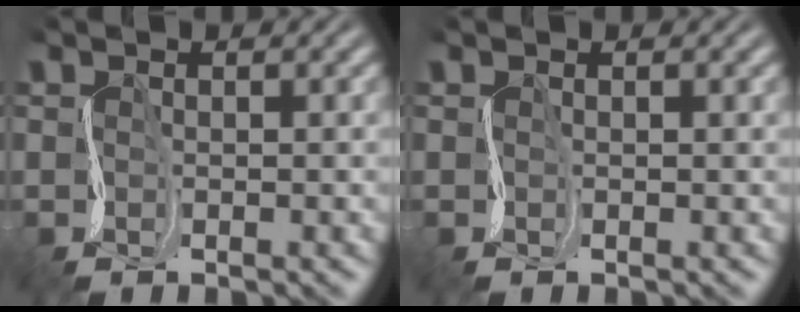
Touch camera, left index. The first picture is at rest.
{"total": 0.0}